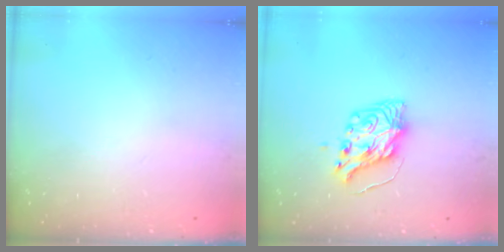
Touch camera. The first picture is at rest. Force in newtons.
{"total": 8.4, "press": 8.3, "slide": 0.5}